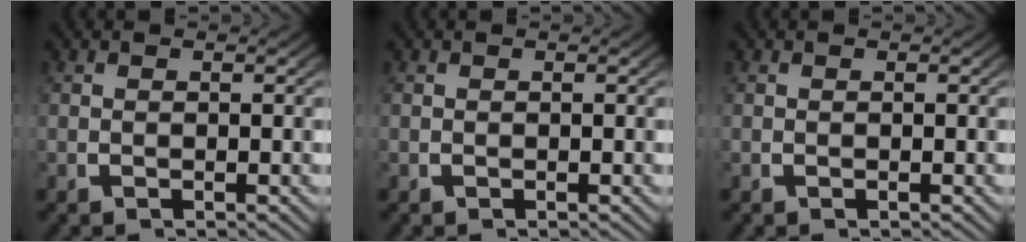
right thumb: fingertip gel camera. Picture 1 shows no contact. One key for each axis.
{"total": 0.0}
{"total": 0.0}